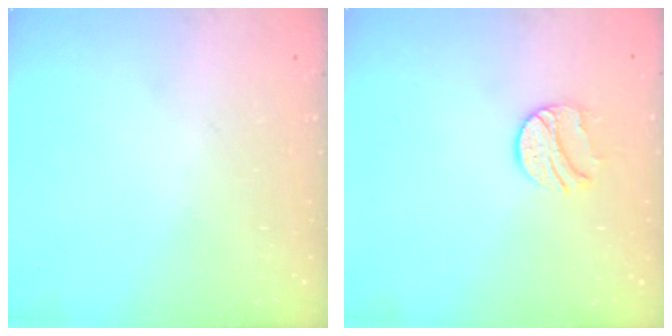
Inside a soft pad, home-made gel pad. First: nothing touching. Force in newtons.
{"total": 8.7, "press": 8.7, "slide": 0.1}